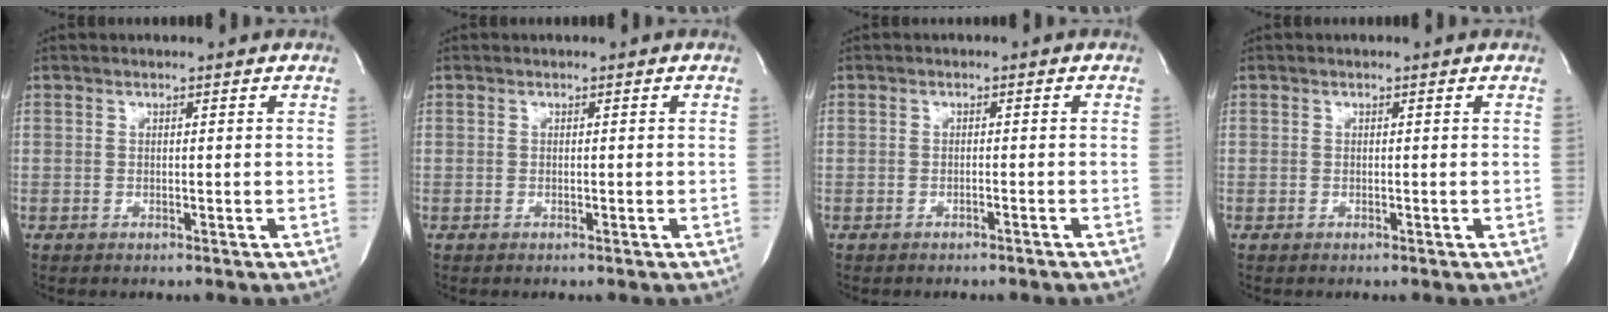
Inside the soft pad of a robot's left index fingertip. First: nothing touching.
{"total": 0.0}
{"total": 1.2, "force": [-1.0, -0.1, 0.6], "torque": [-0.016, 0.004, -0.009]}
{"total": 0.0}